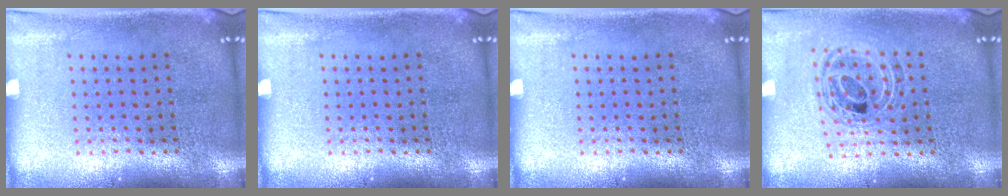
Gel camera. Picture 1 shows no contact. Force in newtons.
{"total": 0.0}
{"total": 0.0}
{"total": 0.8, "press": 0.8, "slide": 0.2}